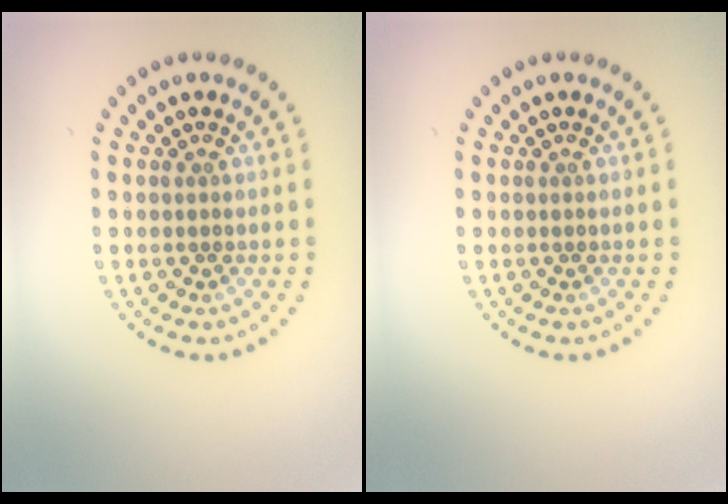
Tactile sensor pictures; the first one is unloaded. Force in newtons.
{"total": 0.0}